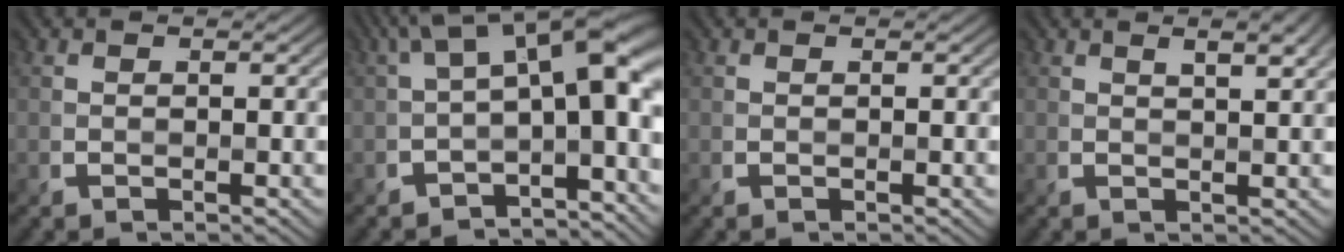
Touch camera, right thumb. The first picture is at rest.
{"total": 11.4, "force": [0.3, 4.8, 10.4], "torque": [-0.147, 0.003, 0.005]}
{"total": 0.0}
{"total": 3.5, "force": [1.9, 0.9, 2.9], "torque": [-0.044, 0.002, 0.030]}